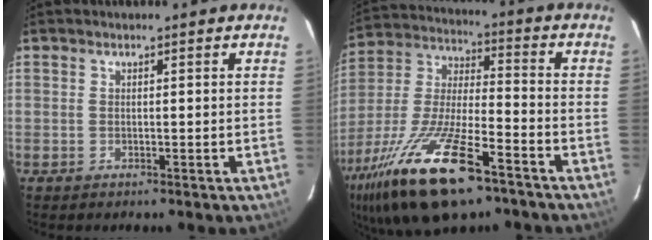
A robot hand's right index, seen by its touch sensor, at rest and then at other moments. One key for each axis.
{"total": 23.4, "fx": -14.1, "fy": 7.3, "fz": 17.1, "tx": -0.349, "ty": -0.041, "tz": -0.258}